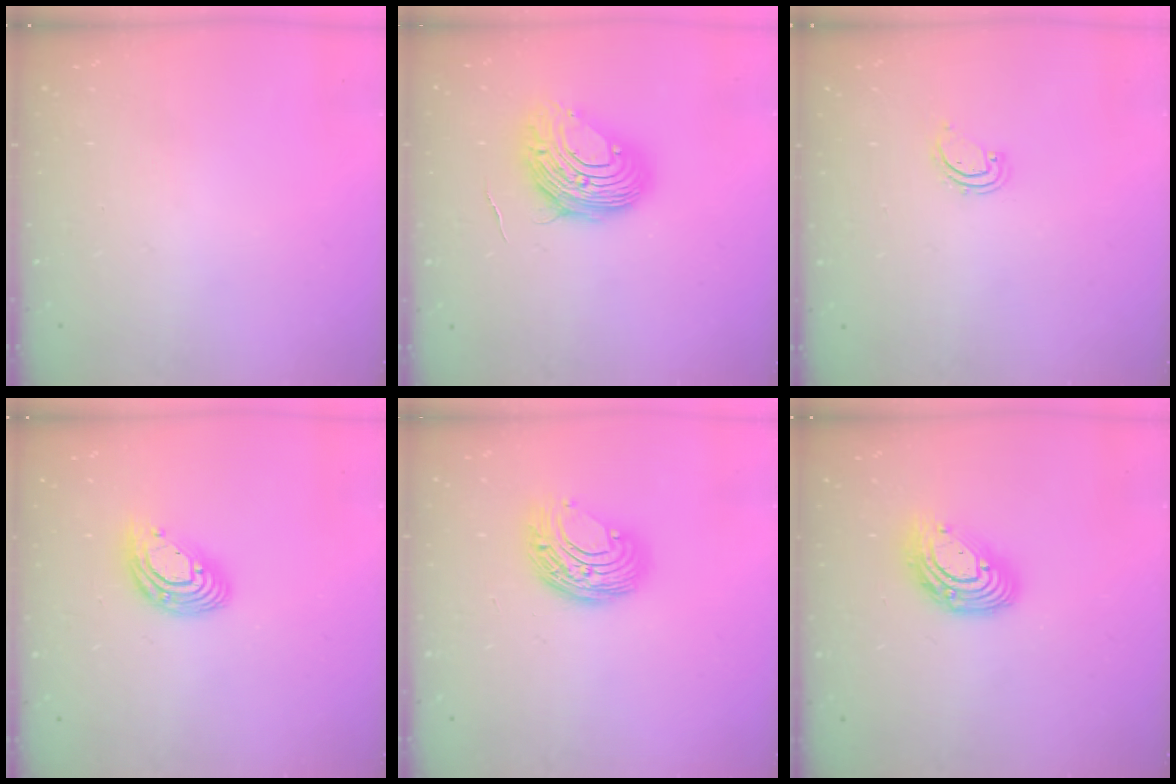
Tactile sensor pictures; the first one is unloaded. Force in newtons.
{"total": 10.3, "press": 10.3, "slide": 0.7}
{"total": 2.5, "press": 2.5, "slide": 0.3}
{"total": 12.1, "press": 12.0, "slide": 1.2}
{"total": 8.9, "press": 8.9, "slide": 0.5}
{"total": 12.0, "press": 11.9, "slide": 1.0}